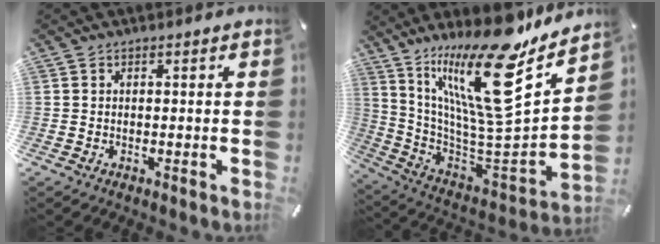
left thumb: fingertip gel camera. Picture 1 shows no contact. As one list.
[{"total": 22.8, "force": [16.0, 3.8, 15.9], "torque": [-0.289, -0.152, 0.245]}]